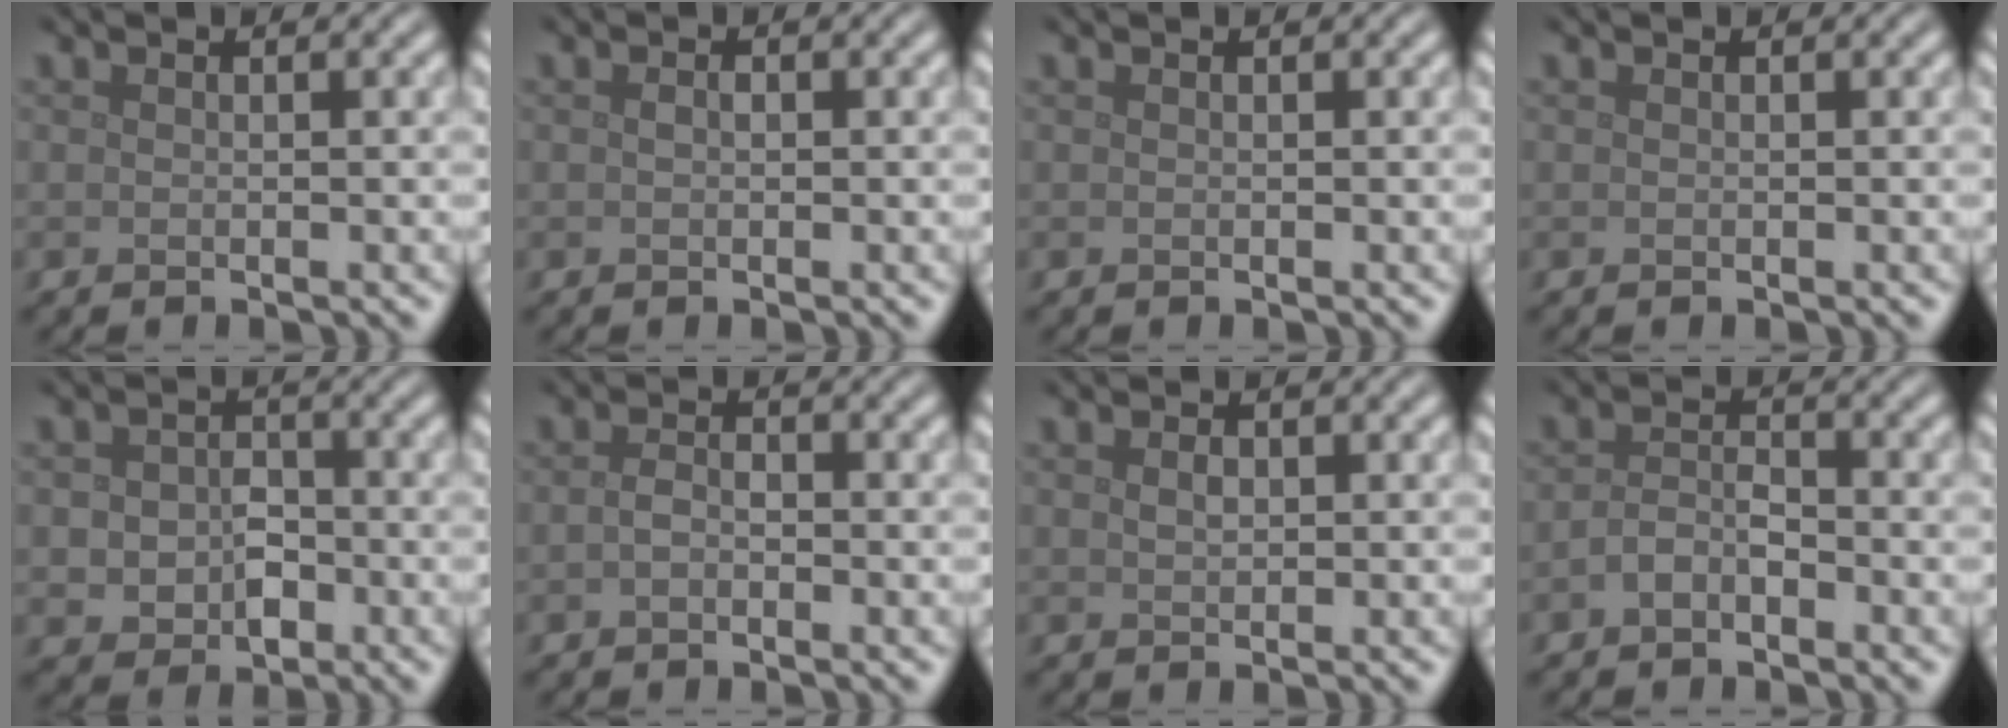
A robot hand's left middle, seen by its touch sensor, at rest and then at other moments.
{"total": 0.6, "force": [0.0, 0.3, 0.4], "torque": [-0.011, 0.000, 0.000]}
{"total": 0.0}
{"total": 0.0}
{"total": 3.6, "force": [-0.9, 2.8, 2.1], "torque": [-0.032, -0.005, -0.015]}
{"total": 1.3, "force": [-0.4, 0.8, 0.9], "torque": [-0.021, 0.002, -0.011]}
{"total": 1.0, "force": [0.3, 0.6, 0.7], "torque": [-0.015, 0.001, 0.007]}
{"total": 1.9, "force": [-1.1, 1.0, 1.3], "torque": [-0.027, 0.006, -0.025]}